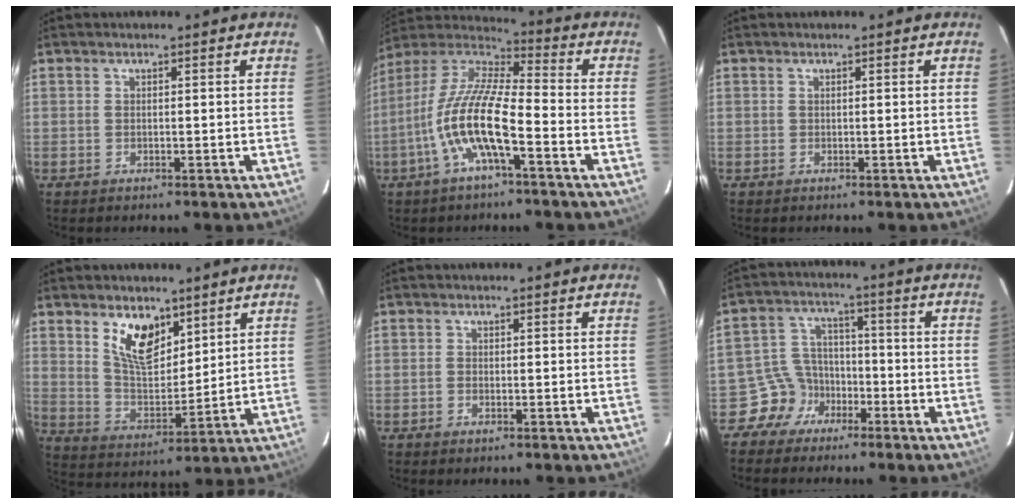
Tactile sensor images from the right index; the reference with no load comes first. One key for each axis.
{"total": 14.0, "fx": -5.2, "fy": 2.9, "fz": 12.7, "tx": -0.253, "ty": -0.001, "tz": -0.107}
{"total": 0.0}
{"total": 10.2, "fx": 5.9, "fy": 5.1, "fz": 6.5, "tx": -0.113, "ty": 0.003, "tz": 0.120}
{"total": 0.8, "fx": -0.5, "fy": 0.4, "fz": 0.5, "tx": -0.009, "ty": 0.000, "tz": -0.010}
{"total": 6.7, "fx": -4.5, "fy": 5.0, "fz": 0.0, "tx": -0.010, "ty": 0.034, "tz": -0.085}